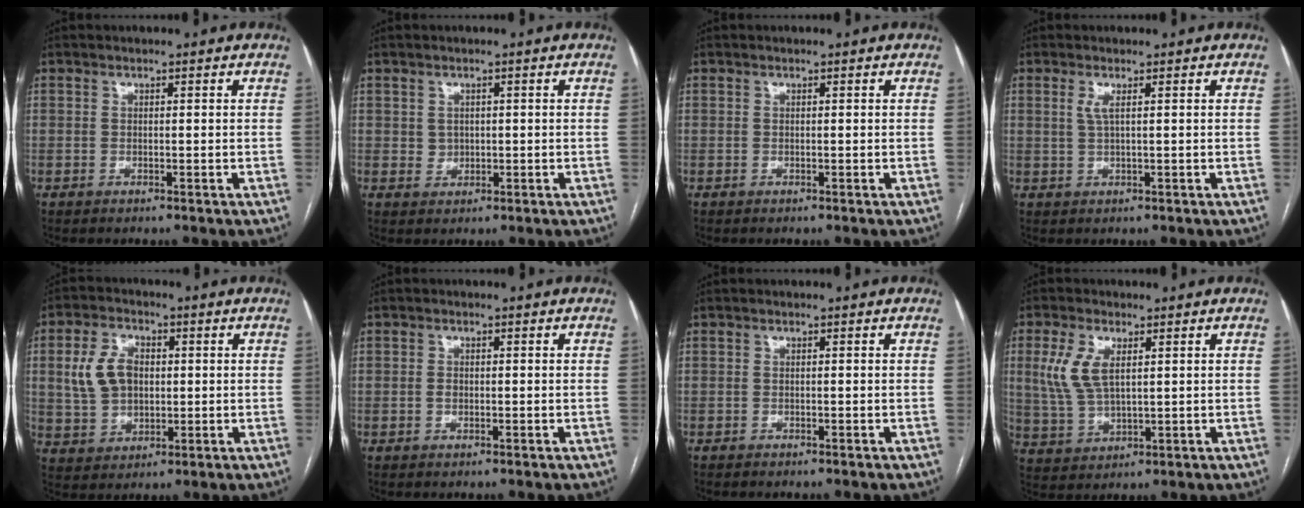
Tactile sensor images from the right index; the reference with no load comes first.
{"total": 1.9, "force": [0.4, 1.8, 0.6], "torque": [-0.006, 0.000, 0.011]}
{"total": 0.0}
{"total": 1.8, "force": [0.7, 0.0, 1.6], "torque": [-0.045, 0.002, 0.015]}
{"total": 8.8, "force": [1.5, 6.2, 6.1], "torque": [-0.135, 0.021, 0.036]}
{"total": 1.1, "force": [-0.1, 0.8, 0.7], "torque": [-0.012, 0.003, -0.002]}
{"total": 0.5, "force": [-0.5, 0.1, 0.1], "torque": [-0.006, -0.001, -0.010]}
{"total": 7.5, "force": [2.3, 3.4, 6.3], "torque": [-0.153, 0.007, 0.053]}